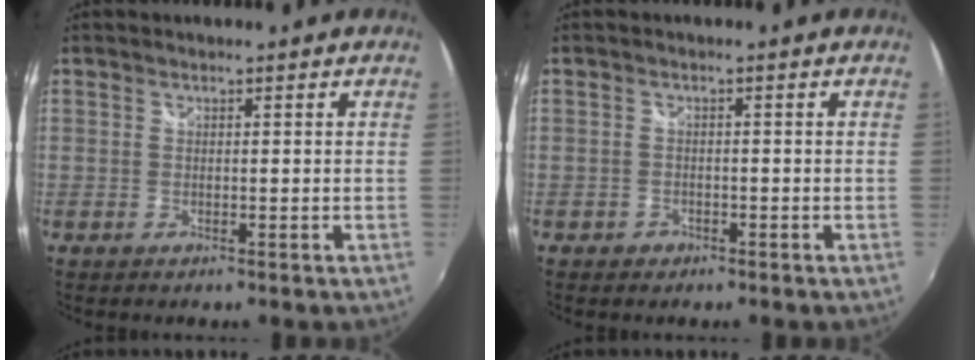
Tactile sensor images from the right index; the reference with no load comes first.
{"total": 2.0, "force": [-1.2, 1.5, 0.3], "torque": [-0.011, 0.000, -0.018]}